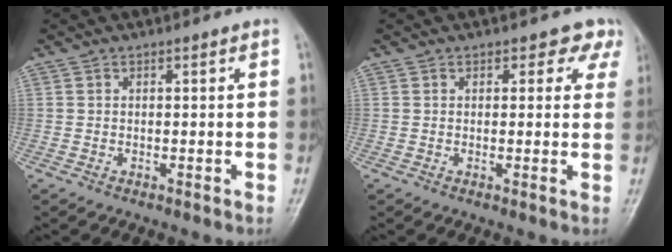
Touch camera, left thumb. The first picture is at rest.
{"total": 3.8, "force": [2.6, 2.5, 1.1], "torque": [0.024, -0.011, 0.014]}